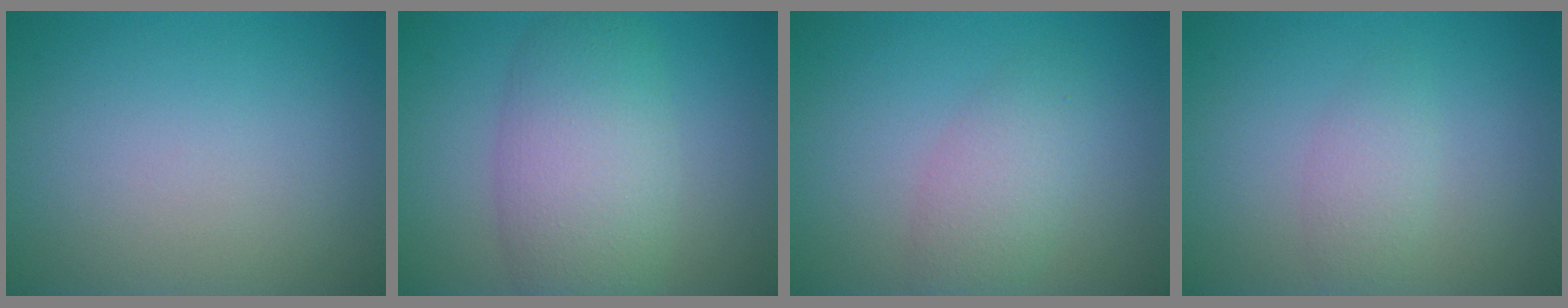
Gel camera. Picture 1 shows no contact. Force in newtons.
{"total": 6.9, "press": 6.9, "slide": 0.5}
{"total": 3.1, "press": 3.1, "slide": 0.2}
{"total": 1.8, "press": 1.8, "slide": 0.1}